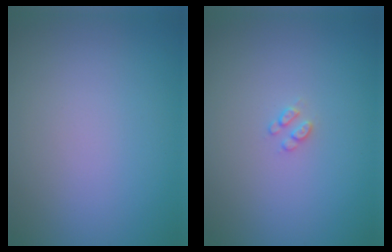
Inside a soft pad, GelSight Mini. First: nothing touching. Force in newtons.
{"total": 1.0, "press": 0.9, "slide": 0.2}